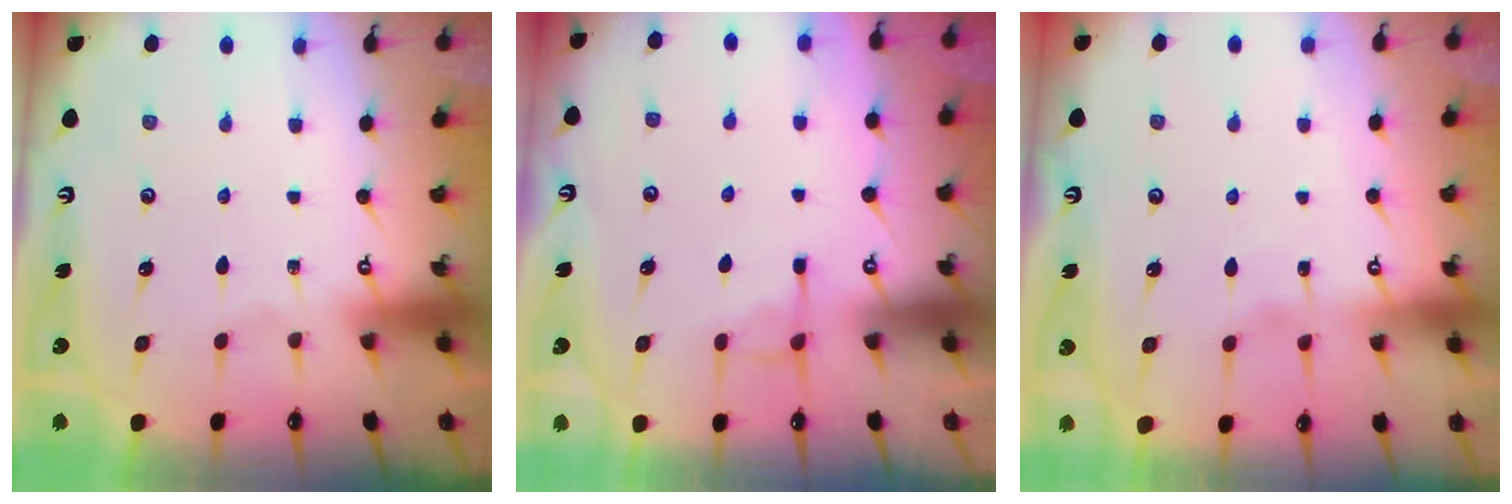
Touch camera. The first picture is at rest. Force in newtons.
{"total": 4.5, "press": 4.4, "slide": 0.8}
{"total": 2.1, "press": 2.1, "slide": 0.4}